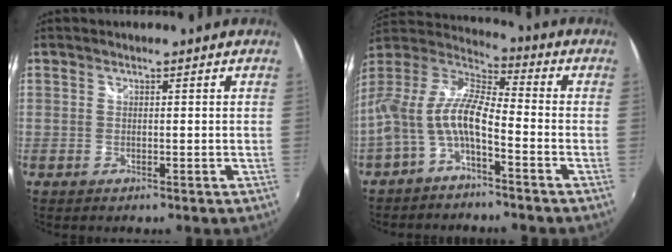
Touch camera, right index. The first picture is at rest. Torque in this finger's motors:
{"motor_torque": [0.50, -0.32, 0.66, 0.21]}